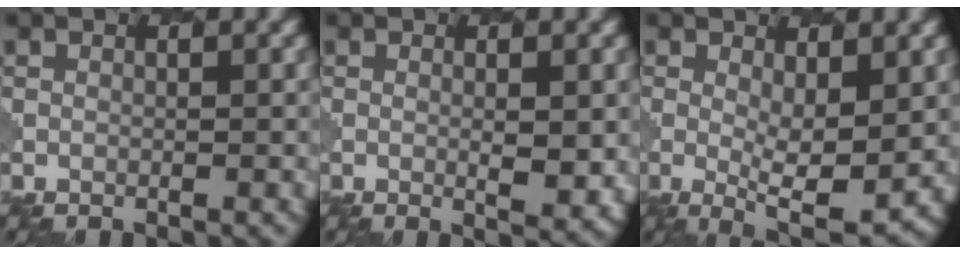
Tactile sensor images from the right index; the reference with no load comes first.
{"total": 2.6, "force": [0.4, 0.6, 2.5], "torque": [-0.039, -0.007, 0.012]}
{"total": 5.1, "force": [0.5, 1.7, 4.8], "torque": [-0.079, -0.016, 0.014]}